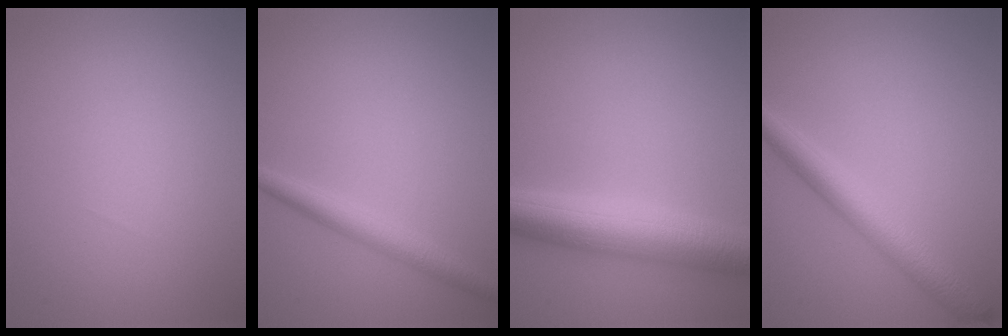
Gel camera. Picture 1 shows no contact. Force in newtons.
{"total": 2.7, "press": 2.7, "slide": 0.1}
{"total": 7.5, "press": 7.5, "slide": 0.1}
{"total": 4.0, "press": 4.0, "slide": 0.0}